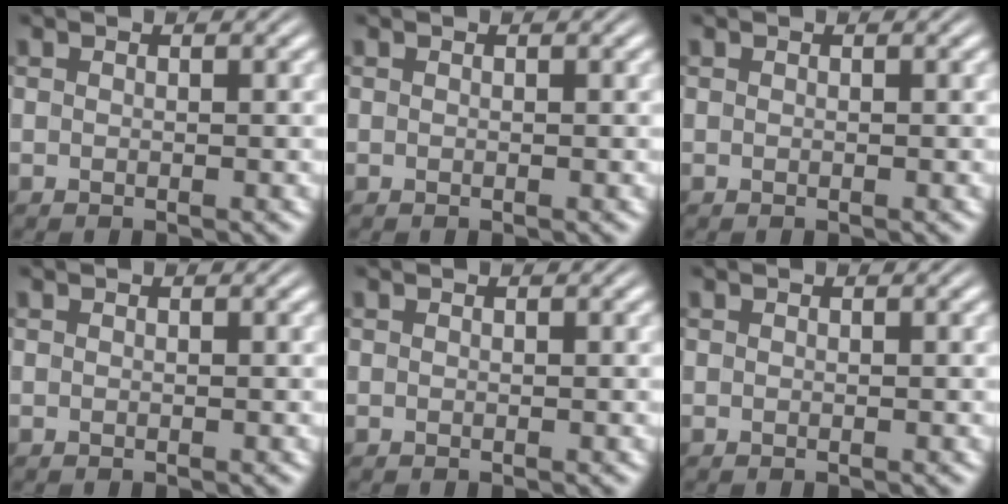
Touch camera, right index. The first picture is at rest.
{"total": 0.0}
{"total": 0.0}
{"total": 0.0}
{"total": 0.0}
{"total": 0.0}